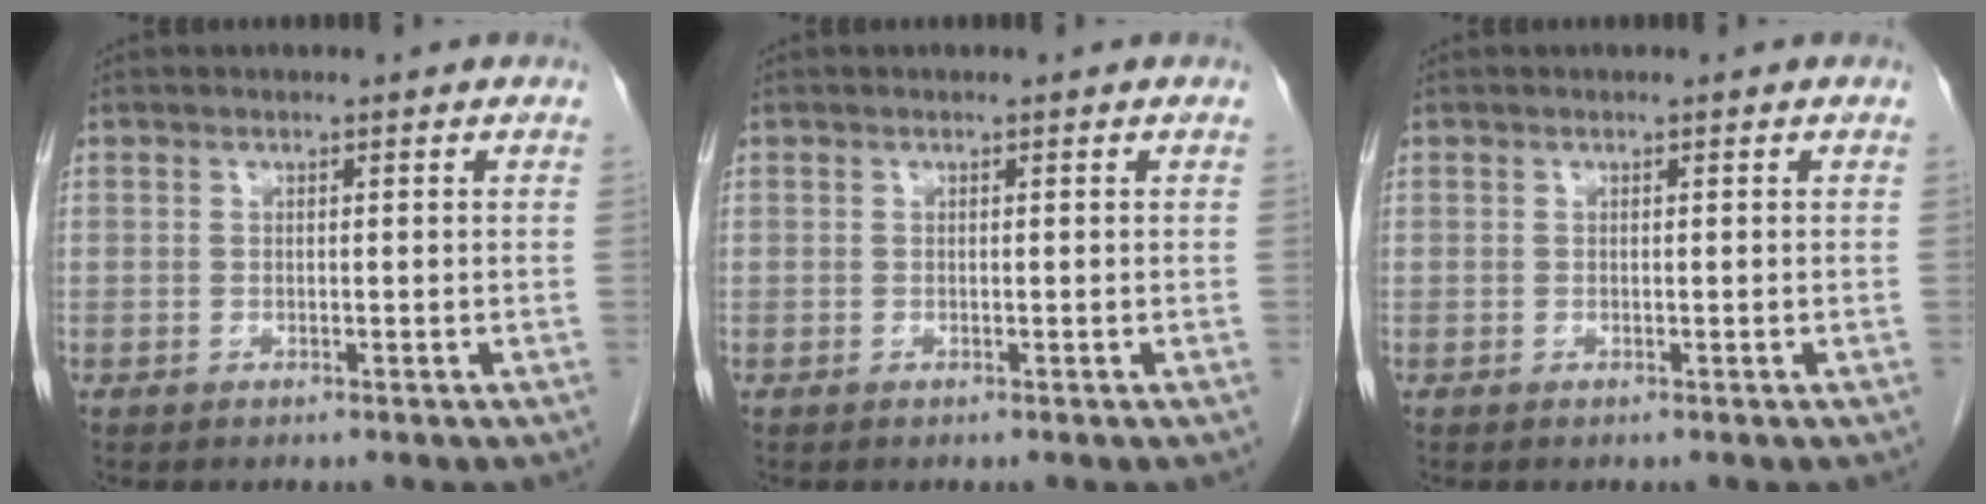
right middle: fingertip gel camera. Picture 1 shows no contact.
{"total": 0.0}
{"total": 0.0}